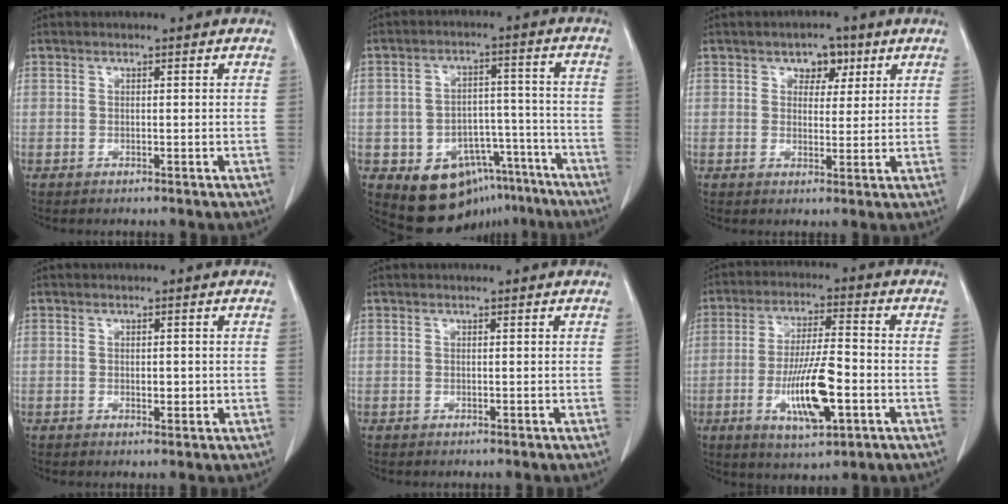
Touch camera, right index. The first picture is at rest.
{"total": 12.4, "force": [-7.4, 9.0, 4.3], "torque": [-0.045, 0.056, -0.096]}
{"total": 3.9, "force": [2.0, 2.7, 2.1], "torque": [-0.022, 0.007, 0.029]}
{"total": 1.6, "force": [-0.2, 0.8, 1.4], "torque": [-0.023, -0.001, 0.000]}
{"total": 0.0}
{"total": 11.5, "force": [-3.5, 2.5, 10.6], "torque": [-0.200, -0.006, -0.055]}